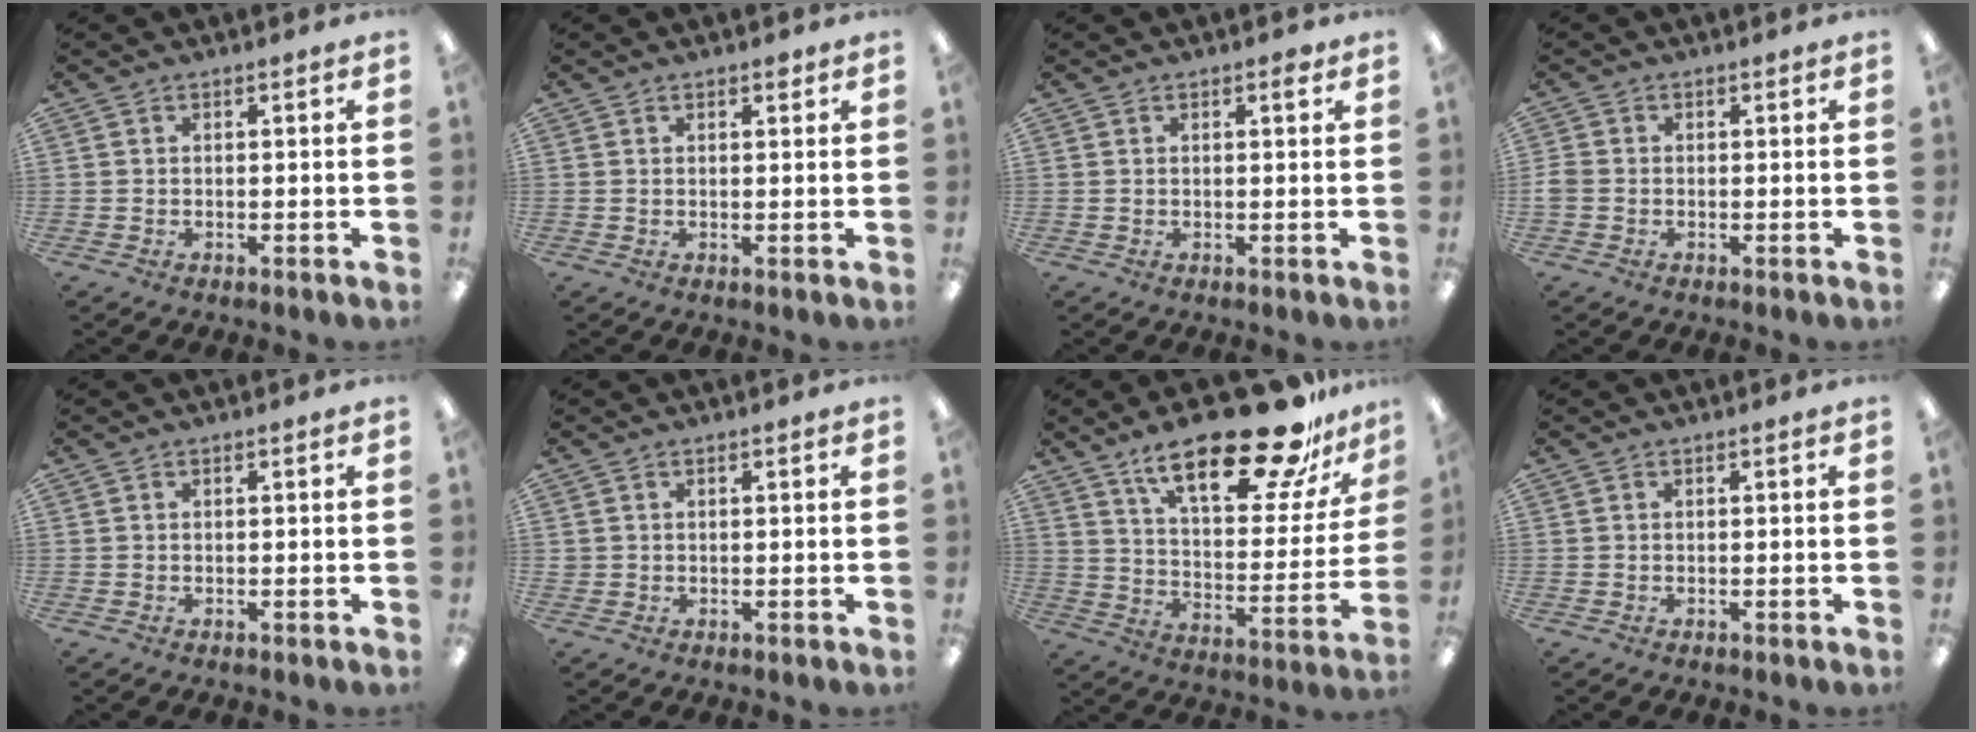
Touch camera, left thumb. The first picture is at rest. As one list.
[{"total": 1.5, "force": [1.0, 0.7, 0.8], "torque": [-0.009, -0.002, 0.017]}, {"total": 1.4, "force": [0.9, 0.6, 1.0], "torque": [-0.004, -0.005, 0.011]}, {"total": 2.0, "force": [-0.5, 1.6, 1.0], "torque": [-0.015, 0.004, -0.008]}, {"total": 0.0}, {"total": 0.9, "force": [0.3, 0.9, 0.1], "torque": [-0.003, 0.004, 0.006]}, {"total": 26.8, "force": [18.5, 9.3, 17.0], "torque": [-0.257, -0.111, 0.302]}, {"total": 0.0}]